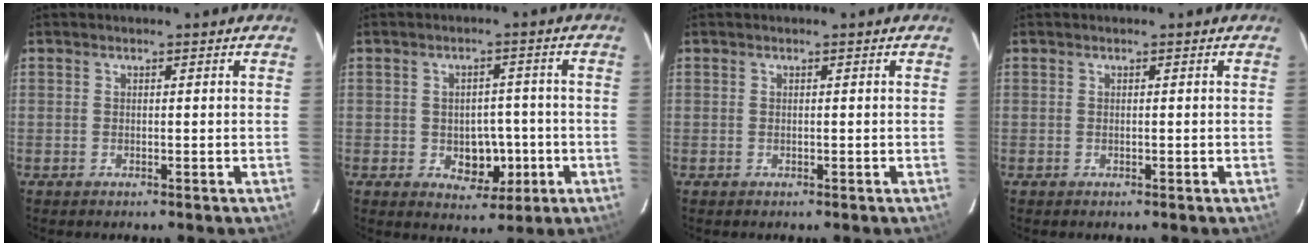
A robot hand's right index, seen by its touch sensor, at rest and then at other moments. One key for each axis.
{"total": 6.1, "fx": -1.6, "fy": 4.1, "fz": 4.2, "tx": -0.050, "ty": 0.010, "tz": -0.013}
{"total": 0.0}
{"total": 0.0}